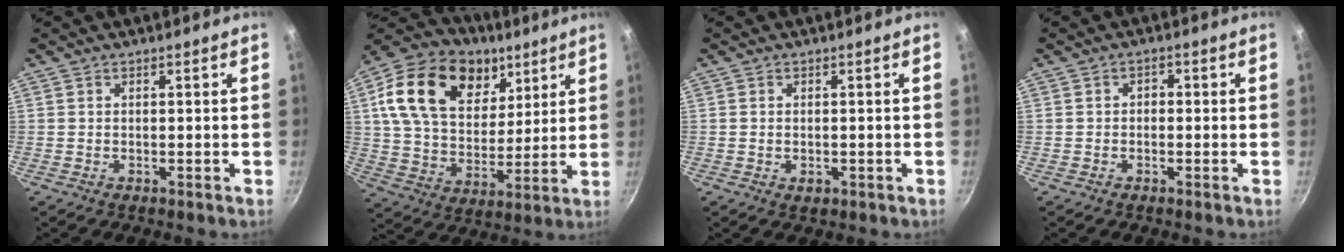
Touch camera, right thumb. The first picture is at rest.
{"total": 24.2, "force": [10.3, 16.3, 14.7], "torque": [-0.239, -0.023, 0.174]}
{"total": 1.9, "force": [-0.5, 1.2, 1.3], "torque": [-0.020, -0.002, -0.007]}
{"total": 1.3, "force": [-0.4, 1.1, 0.7], "torque": [-0.011, 0.006, -0.009]}